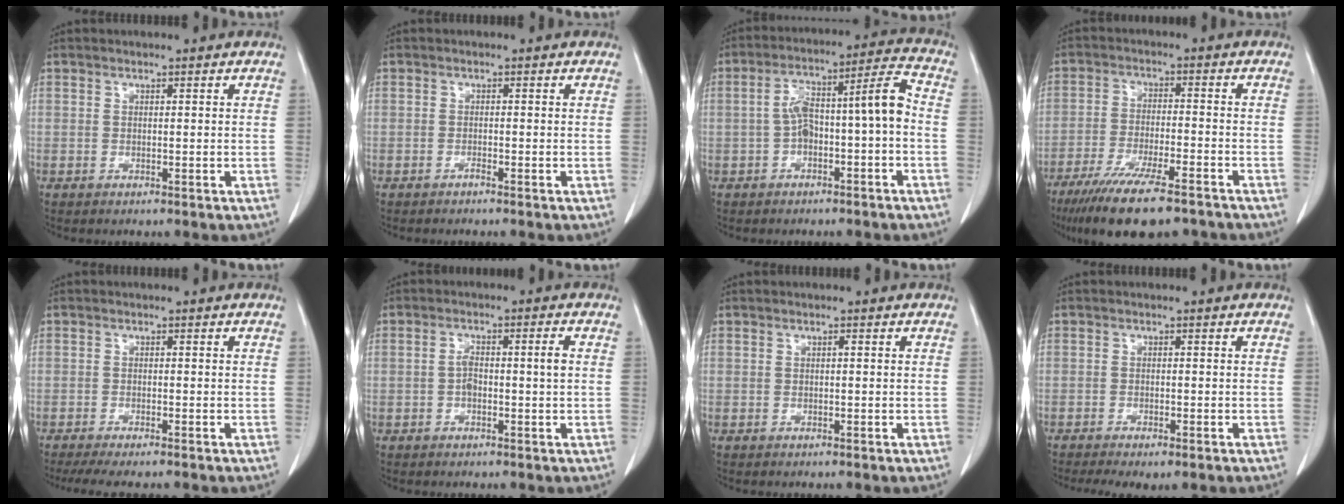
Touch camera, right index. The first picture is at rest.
{"total": 0.6, "force": [-0.5, -0.2, 0.2], "torque": [-0.008, -0.002, -0.010]}
{"total": 9.7, "force": [-1.5, 1.8, 9.4], "torque": [-0.161, 0.046, -0.021]}
{"total": 15.7, "force": [-12.0, 3.0, 9.7], "torque": [-0.165, -0.033, -0.194]}
{"total": 6.6, "force": [-5.6, 0.7, 3.5], "torque": [-0.047, -0.015, -0.086]}
{"total": 3.8, "force": [-0.3, 0.6, 3.7], "torque": [-0.074, 0.012, -0.006]}
{"total": 0.0}
{"total": 6.0, "force": [-4.4, 1.8, 3.6], "torque": [-0.054, -0.013, -0.064]}